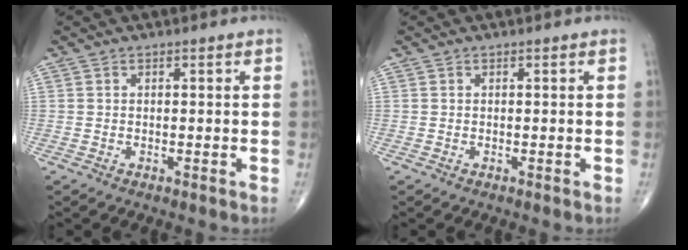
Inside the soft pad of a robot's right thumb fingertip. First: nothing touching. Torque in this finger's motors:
{"motor_torque": [-0.07, -0.28, 0.26, 0.18, 0.00]}